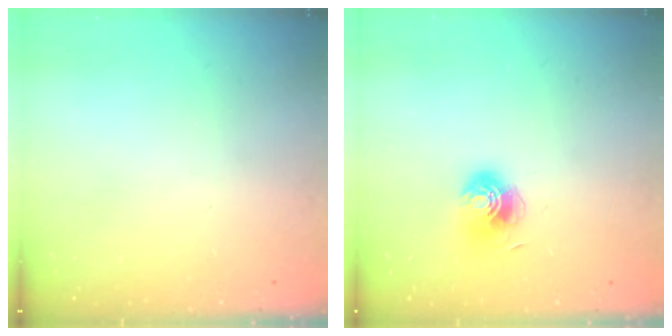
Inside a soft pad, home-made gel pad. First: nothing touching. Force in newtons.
{"total": 7.0, "press": 7.0, "slide": 0.5}